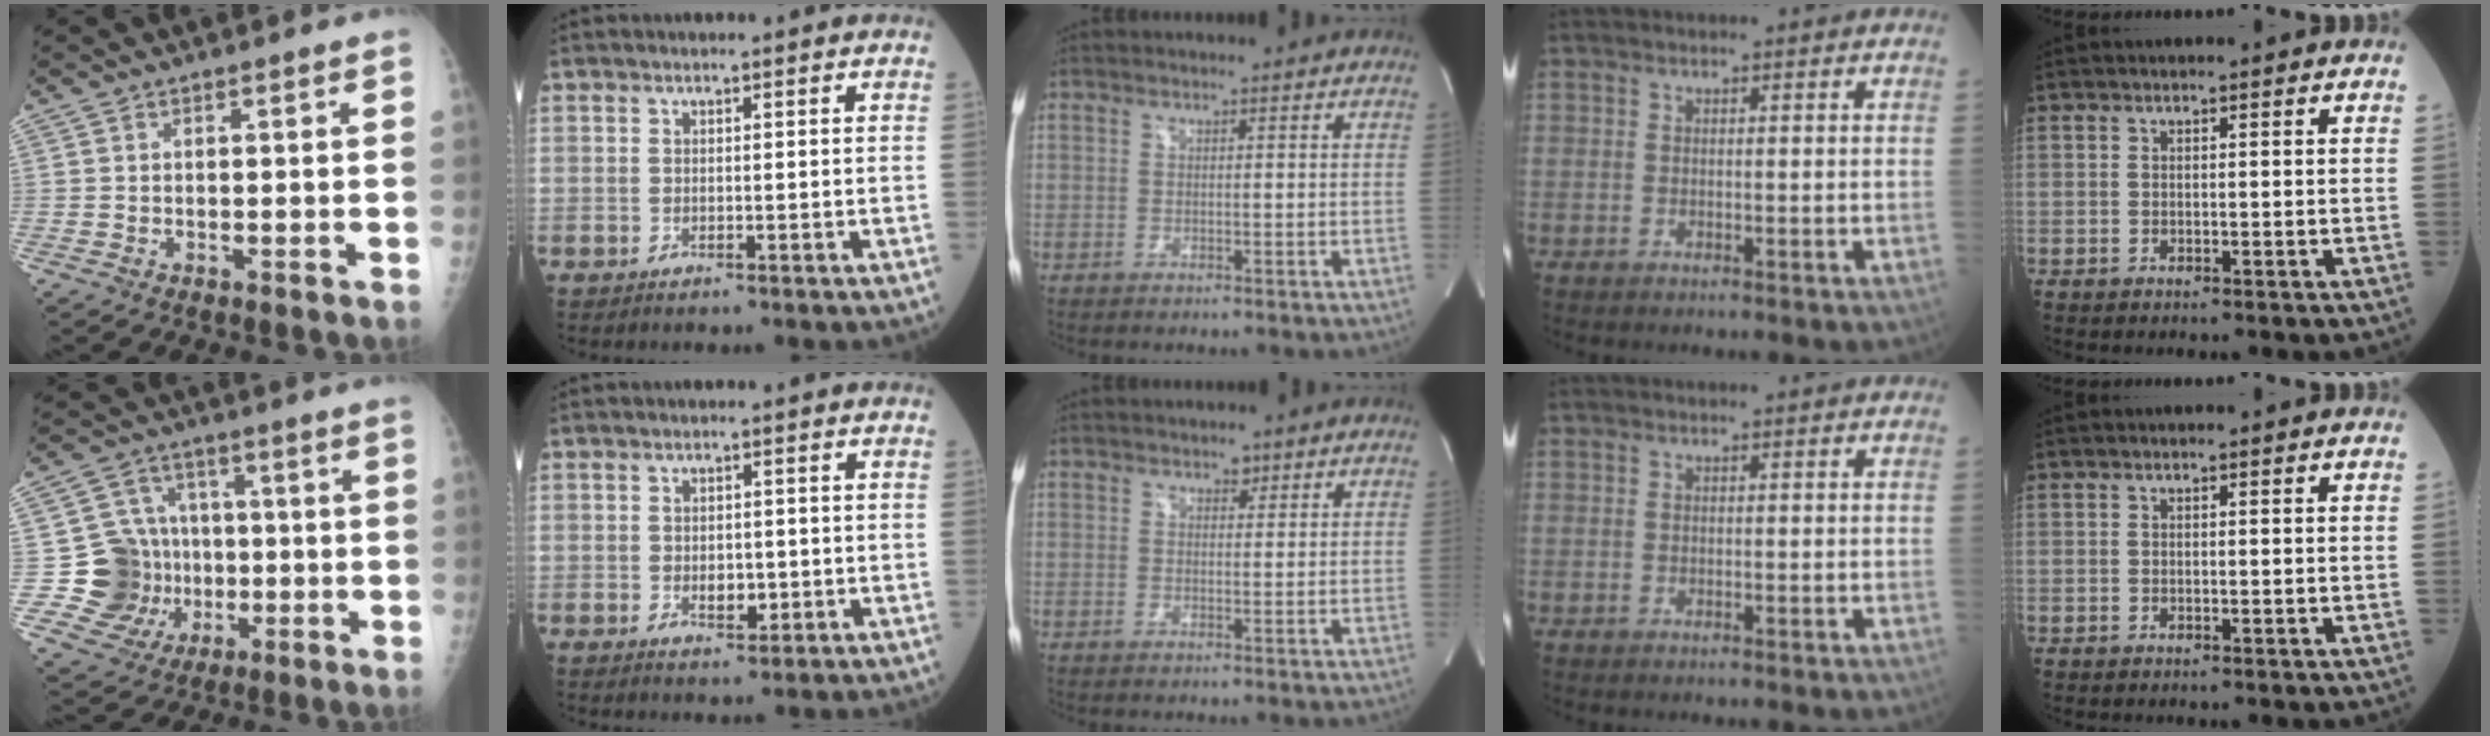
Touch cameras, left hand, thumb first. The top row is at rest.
{"thumb": {"total": 11.9, "force": [-1.1, 11.4, 3.1], "torque": [-0.002, 0.020, -0.010]}, "index": {"total": 2.6, "force": [-0.5, 1.6, 2.0], "torque": [-0.033, 0.000, -0.003]}, "middle": {"total": 1.3, "force": [0.9, 0.8, 0.5], "torque": [-0.007, 0.002, 0.012]}}